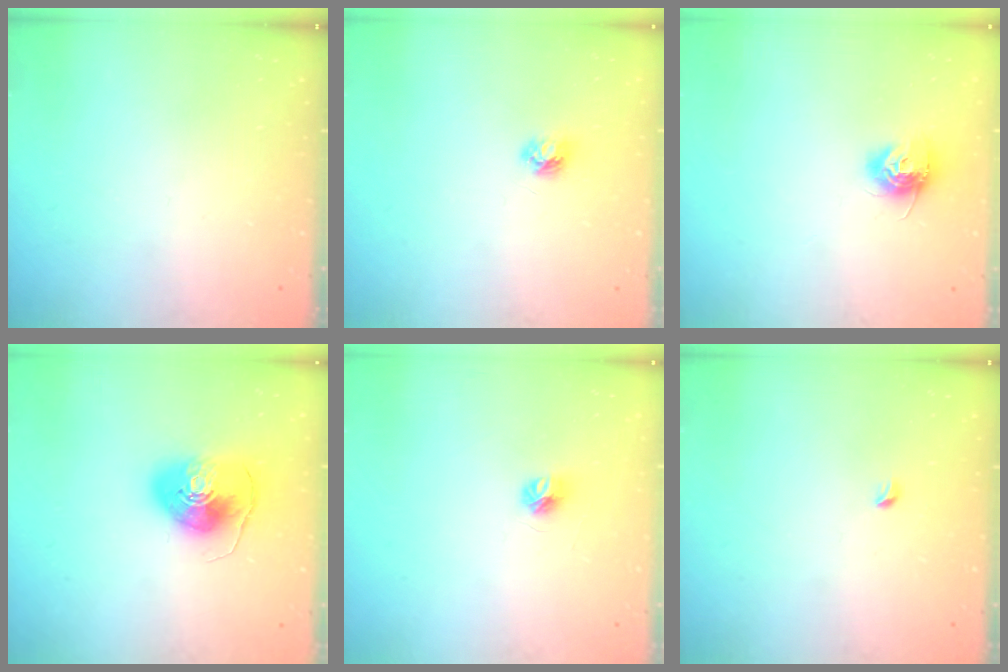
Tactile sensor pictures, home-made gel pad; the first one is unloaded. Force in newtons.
{"total": 4.2, "press": 4.2, "slide": 0.3}
{"total": 9.5, "press": 9.5, "slide": 0.4}
{"total": 10.3, "press": 10.2, "slide": 1.5}
{"total": 4.5, "press": 4.5, "slide": 0.4}
{"total": 2.7, "press": 2.6, "slide": 0.6}